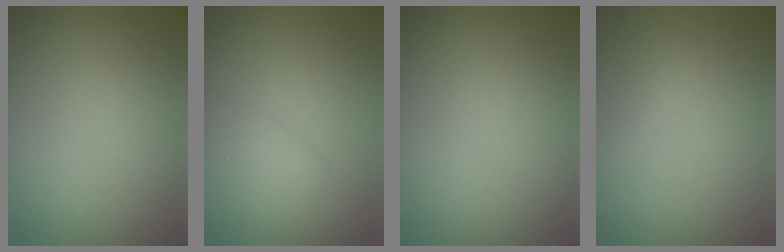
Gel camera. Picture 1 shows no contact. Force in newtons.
{"total": 2.2, "press": 2.2, "slide": 0.1}
{"total": 0.0}
{"total": 0.9, "press": 0.9, "slide": 0.1}